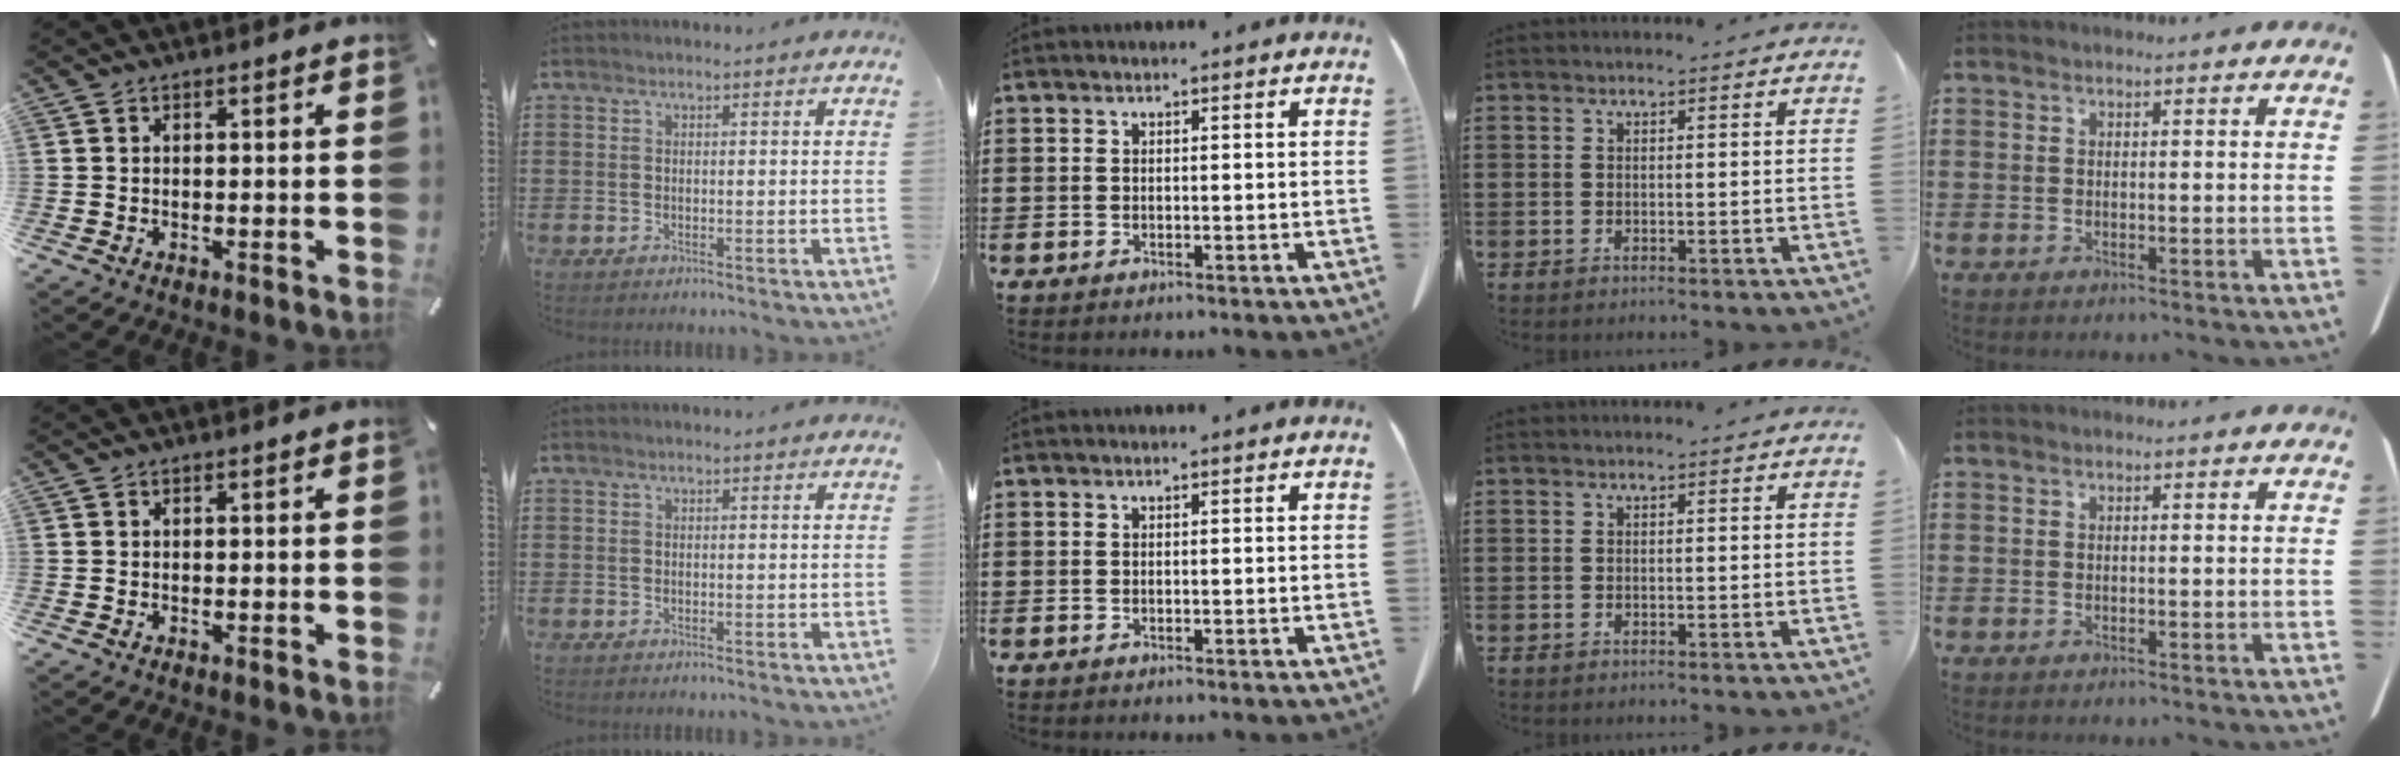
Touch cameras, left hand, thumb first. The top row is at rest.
{}